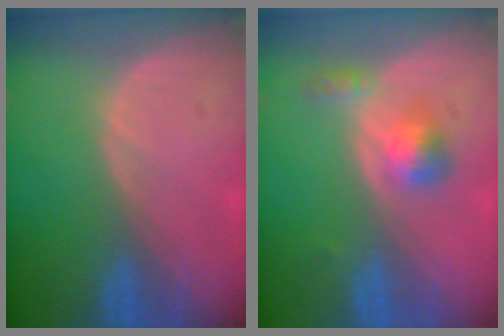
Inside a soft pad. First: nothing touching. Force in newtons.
{"total": 3.9, "press": 3.7, "slide": 1.4}